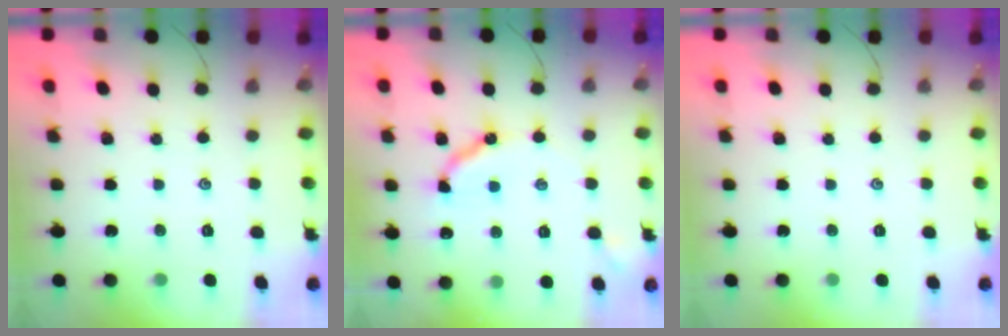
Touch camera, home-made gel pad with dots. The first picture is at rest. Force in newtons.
{"total": 8.5, "press": 8.5, "slide": 0.3}
{"total": 0.0}